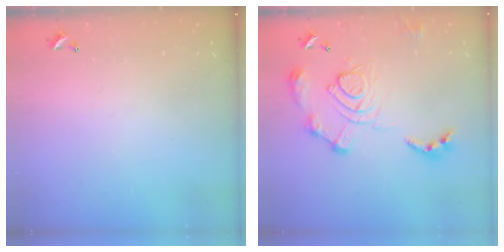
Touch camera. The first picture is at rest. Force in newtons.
{"total": 15.6, "press": 15.5, "slide": 1.6}